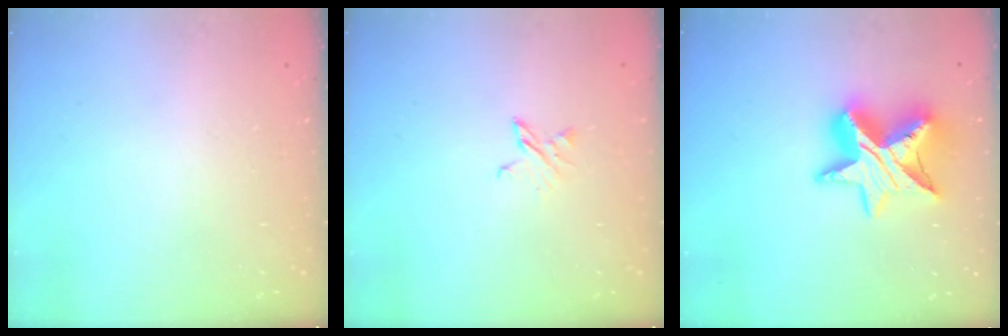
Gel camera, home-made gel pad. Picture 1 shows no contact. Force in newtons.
{"total": 3.7, "press": 3.6, "slide": 0.4}
{"total": 15.2, "press": 15.1, "slide": 1.1}